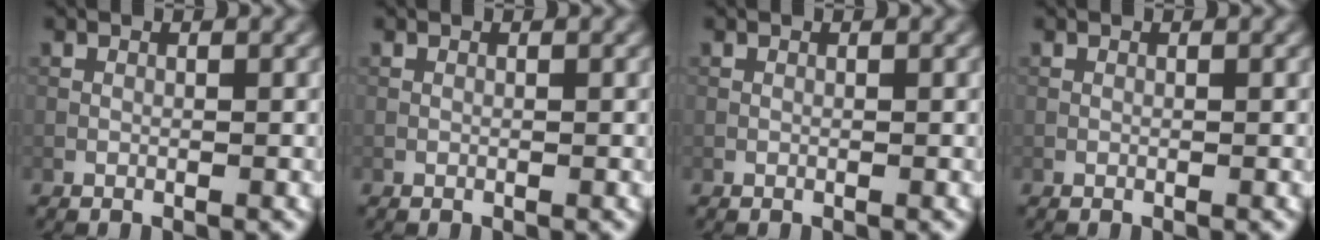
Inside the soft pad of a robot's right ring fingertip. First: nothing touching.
{"total": 0.0}
{"total": 0.0}
{"total": 0.0}